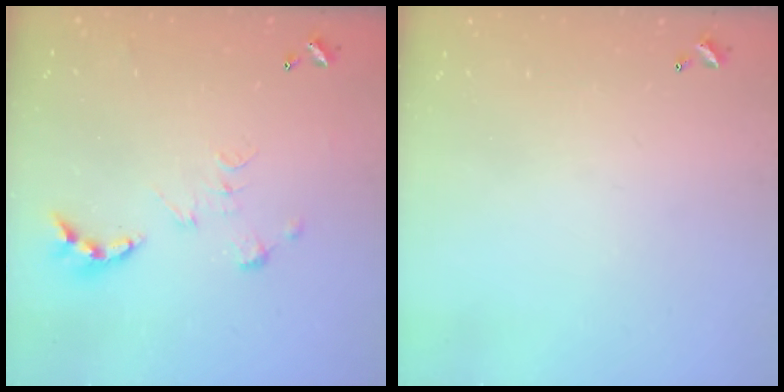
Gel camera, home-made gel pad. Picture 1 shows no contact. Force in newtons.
{"total": 0.0}